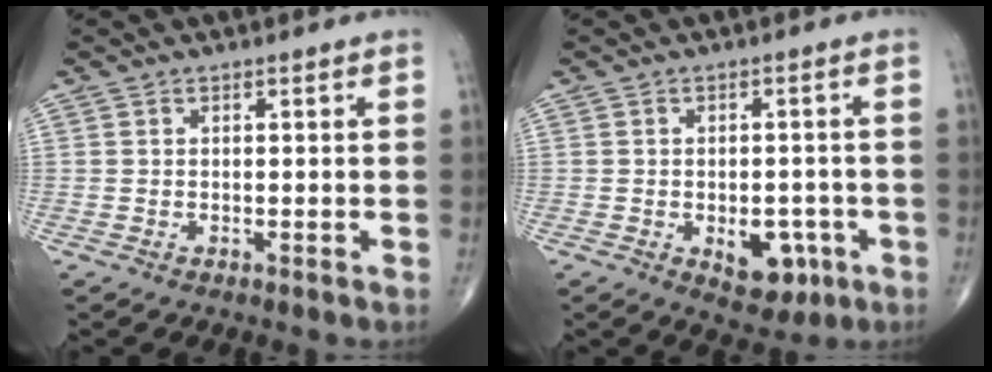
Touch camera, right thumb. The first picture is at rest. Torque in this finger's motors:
{"motor_torque": [1.03, 0.80, 0.27, -0.48, 0.19]}